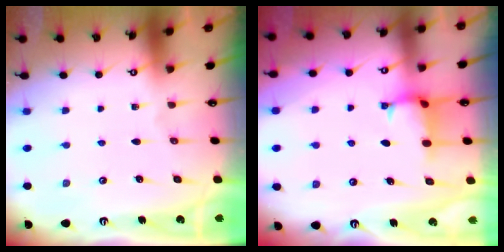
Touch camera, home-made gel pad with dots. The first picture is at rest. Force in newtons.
{"total": 1.3, "press": 1.2, "slide": 0.3}